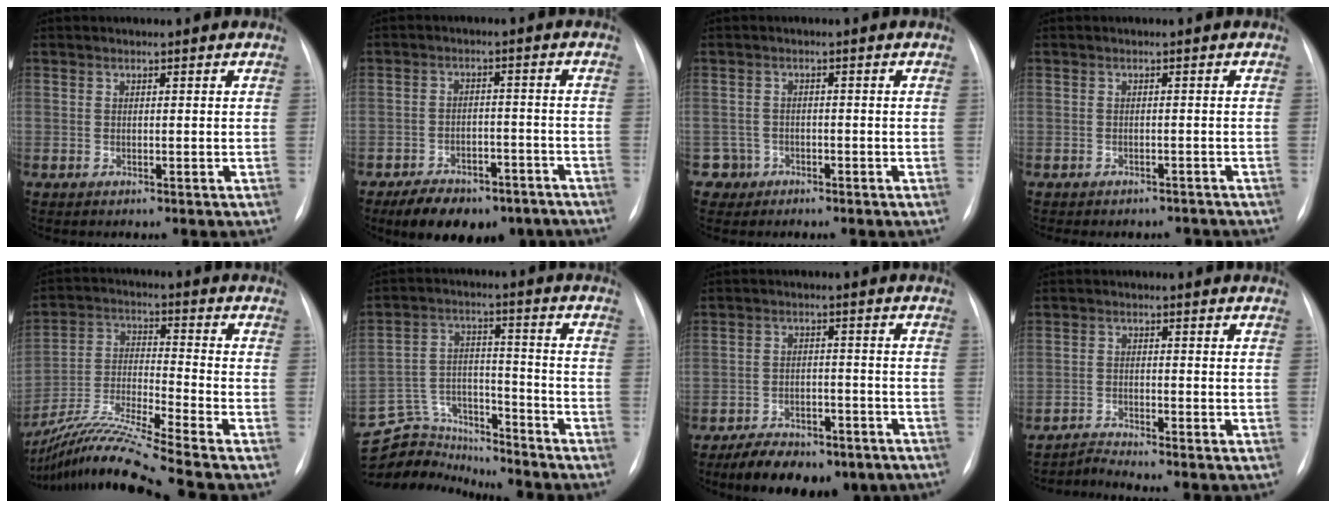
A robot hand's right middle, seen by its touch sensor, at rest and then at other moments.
{"total": 12.0, "force": [-9.0, 5.6, 5.7], "torque": [-0.077, 0.008, -0.129]}
{"total": 2.7, "force": [-1.5, 2.1, -0.8], "torque": [0.019, 0.012, -0.027]}
{"total": 5.7, "force": [-5.0, 2.6, 1.1], "torque": [-0.008, 0.010, -0.054]}
{"total": 16.5, "force": [-14.0, -2.4, 8.4], "torque": [-0.179, -0.018, -0.256]}
{"total": 12.6, "force": [-12.3, 2.9, 0.0], "torque": [-0.009, 0.049, -0.210]}
{"total": 11.4, "force": [-8.3, 5.2, 5.8], "torque": [-0.080, 0.004, -0.121]}
{"total": 2.6, "force": [-2.2, -1.0, -0.7], "torque": [0.013, -0.017, -0.043]}